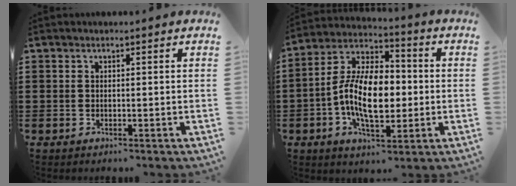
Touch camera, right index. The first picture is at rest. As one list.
[{"total": 12.5, "force": [-1.5, 6.8, 10.4], "torque": [-0.232, 0.005, -0.032]}]